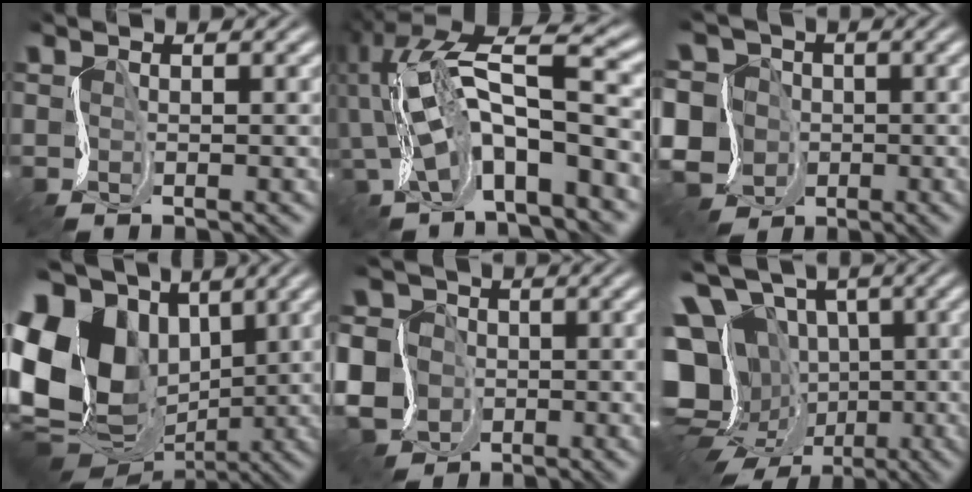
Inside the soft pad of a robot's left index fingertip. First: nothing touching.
{"total": 10.3, "force": [-3.4, 4.3, 8.7], "torque": [-0.147, -0.018, -0.057]}
{"total": 10.9, "force": [-5.5, 8.7, 3.5], "torque": [-0.070, -0.017, -0.128]}
{"total": 17.5, "force": [-0.9, 14.1, 10.3], "torque": [-0.220, -0.014, -0.016]}
{"total": 11.8, "force": [-6.2, 9.5, 3.2], "torque": [-0.068, -0.034, -0.140]}
{"total": 19.1, "force": [-5.3, 15.4, 10.0], "torque": [-0.166, 0.007, -0.116]}